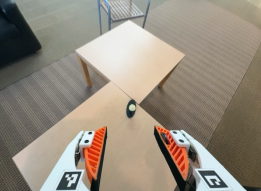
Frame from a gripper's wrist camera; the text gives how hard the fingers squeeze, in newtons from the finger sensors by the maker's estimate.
{"total": 0.0}